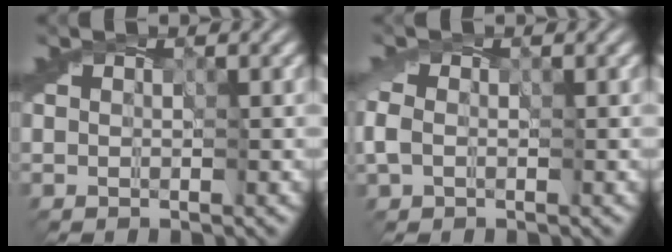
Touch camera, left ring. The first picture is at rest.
{"total": 1.3, "force": [-0.3, 1.0, 0.8], "torque": [-0.020, 0.005, -0.014]}